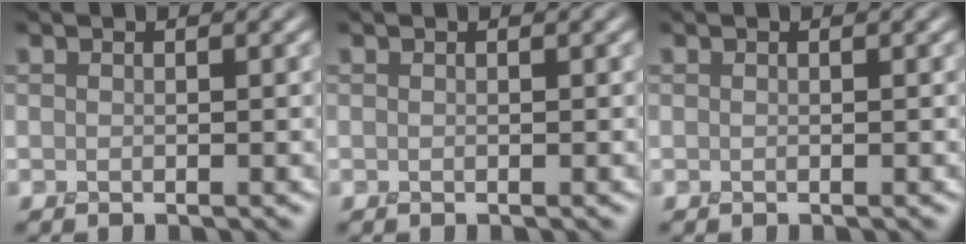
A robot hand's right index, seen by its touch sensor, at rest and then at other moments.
{"total": 0.0}
{"total": 0.0}